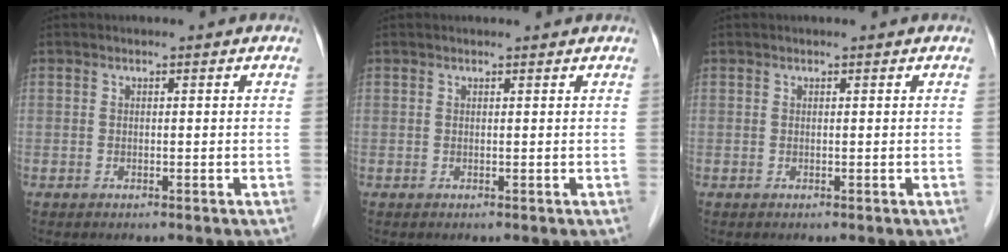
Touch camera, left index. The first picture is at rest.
{"total": 1.1, "force": [1.1, 0.2, 0.1], "torque": [-0.010, 0.011, 0.015]}
{"total": 0.0}